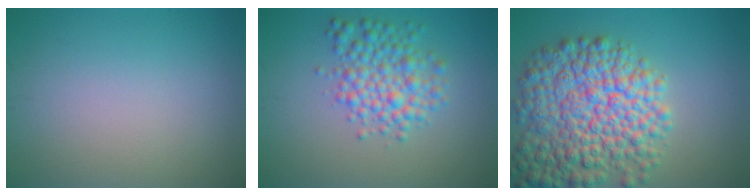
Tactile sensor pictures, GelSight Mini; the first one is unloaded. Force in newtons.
{"total": 4.5, "press": 4.5, "slide": 0.1}
{"total": 10.5, "press": 10.5, "slide": 0.5}